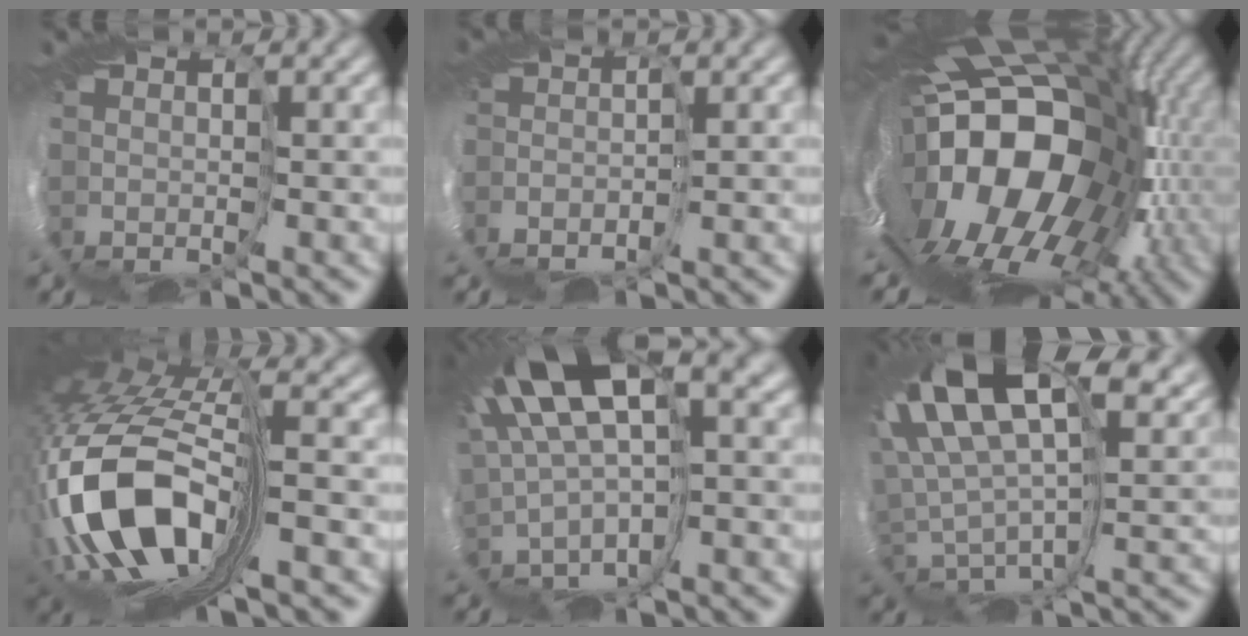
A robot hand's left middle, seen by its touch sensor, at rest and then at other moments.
{"total": 3.1, "force": [-3.0, -1.0, 0.2], "torque": [-0.034, 0.010, -0.048]}
{"total": 16.1, "force": [-1.8, 9.0, 13.2], "torque": [-0.217, -0.025, -0.041]}
{"total": 11.4, "force": [-4.4, 4.1, 9.7], "torque": [-0.259, -0.015, -0.067]}
{"total": 8.9, "force": [3.9, 1.5, 7.8], "torque": [-0.193, 0.014, 0.088]}
{"total": 13.0, "force": [7.0, 4.5, 10.0], "torque": [-0.237, 0.023, 0.138]}